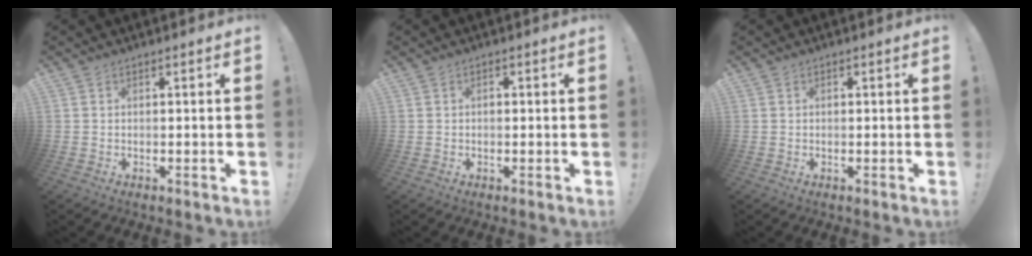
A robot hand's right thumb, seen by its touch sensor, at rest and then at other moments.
{"total": 0.9, "force": [-0.2, 0.7, 0.5], "torque": [-0.007, 0.001, -0.005]}
{"total": 0.6, "force": [0.0, 0.6, 0.2], "torque": [0.000, 0.001, -0.001]}